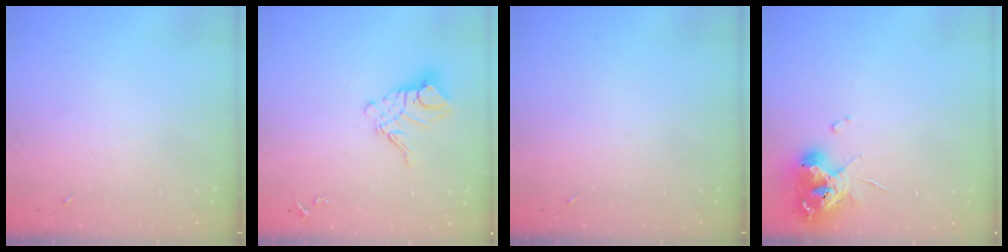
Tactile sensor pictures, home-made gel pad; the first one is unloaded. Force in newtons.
{"total": 12.1, "press": 12.0, "slide": 1.2}
{"total": 0.0}
{"total": 10.3, "press": 10.3, "slide": 1.3}